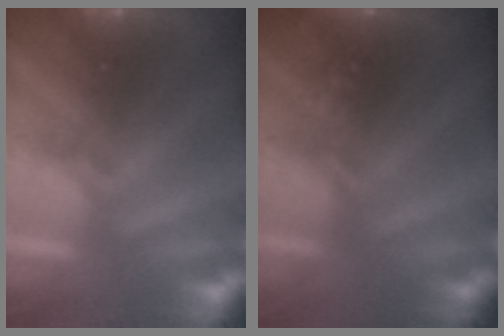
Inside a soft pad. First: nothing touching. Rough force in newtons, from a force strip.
{"total": 2.4}